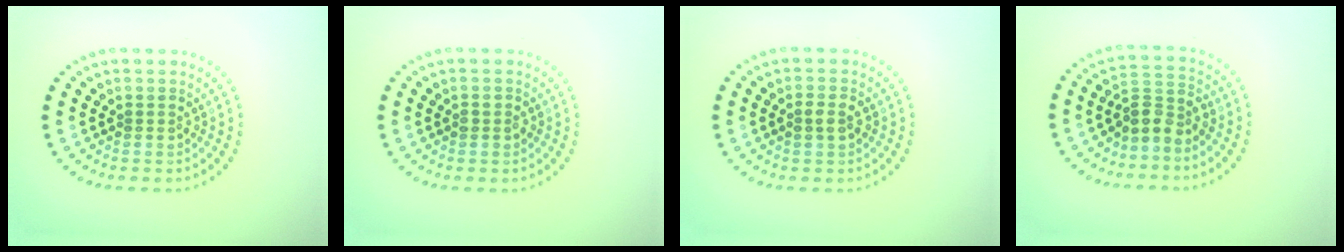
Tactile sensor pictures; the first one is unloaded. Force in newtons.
{"total": 0.9, "press": 0.9, "slide": 0.2}
{"total": 1.6, "press": 1.6, "slide": 0.2}
{"total": 2.6, "press": 2.0, "slide": 1.7}